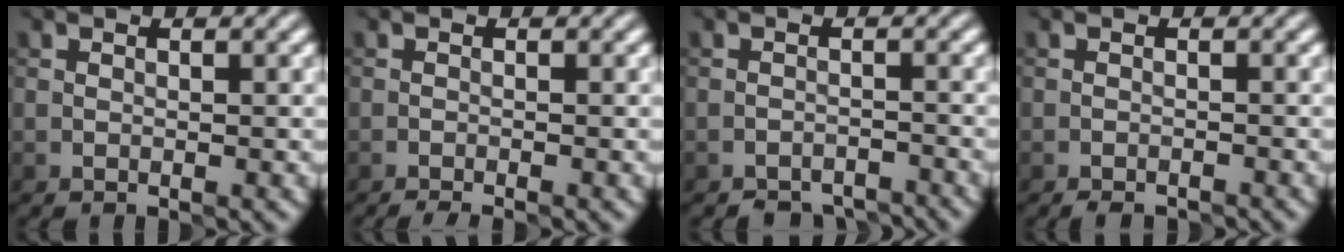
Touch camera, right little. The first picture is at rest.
{"total": 1.5, "force": [-1.4, -0.3, 0.5], "torque": [-0.014, -0.001, -0.029]}
{"total": 3.4, "force": [-3.3, 0.9, 0.5], "torque": [-0.001, -0.003, -0.054]}
{"total": 1.7, "force": [-1.7, 0.3, 0.4], "torque": [-0.003, -0.001, -0.030]}